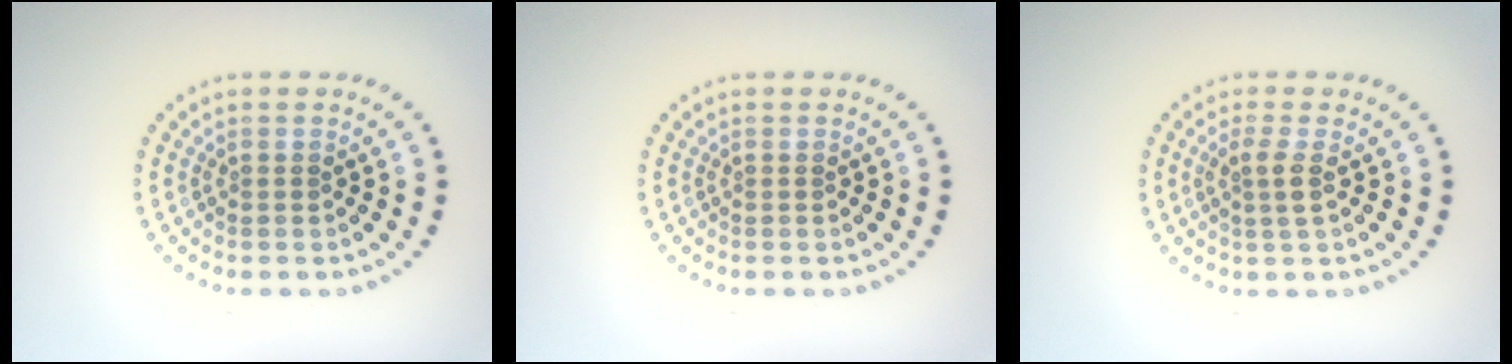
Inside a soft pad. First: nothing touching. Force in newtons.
{"total": 0.0}
{"total": 1.6, "press": 1.4, "slide": 0.8}